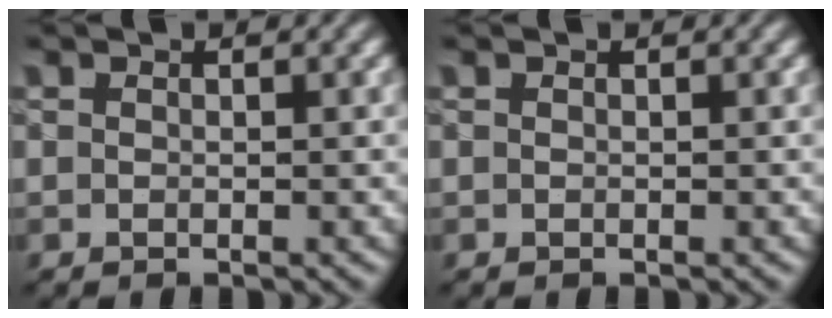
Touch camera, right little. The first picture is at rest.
{"total": 0.0}